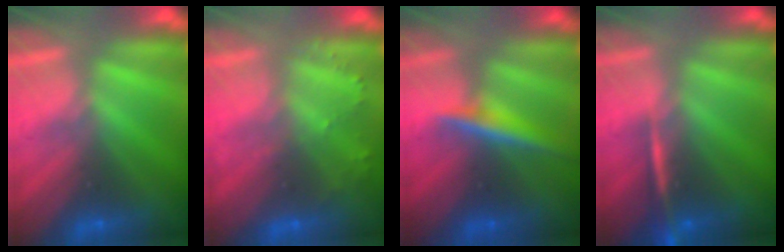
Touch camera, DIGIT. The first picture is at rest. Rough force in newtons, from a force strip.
{"total": 2.2}
{"total": 3.7}
{"total": 2.3}